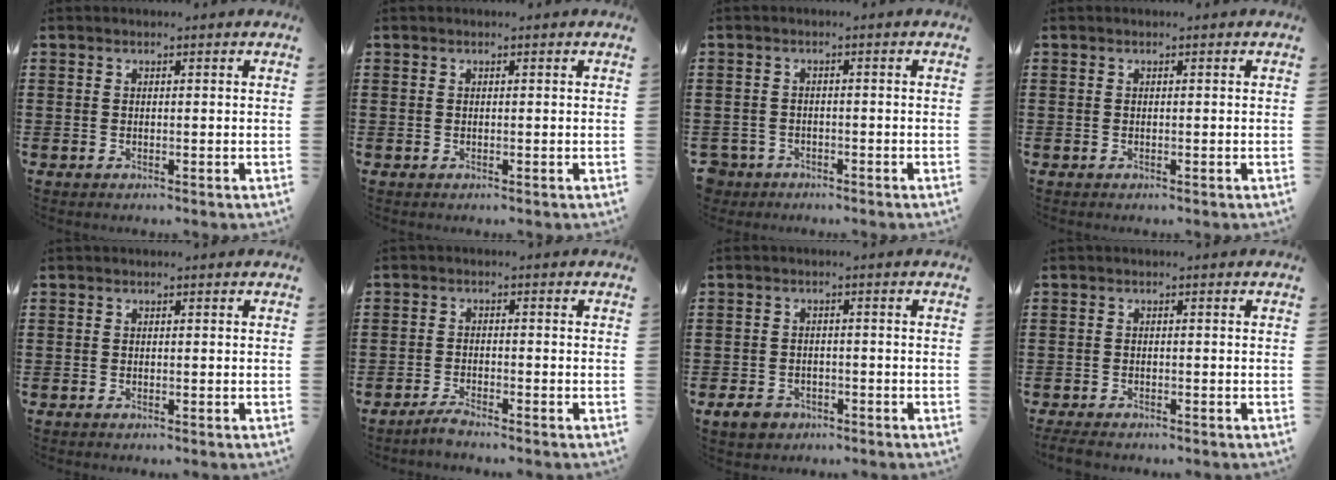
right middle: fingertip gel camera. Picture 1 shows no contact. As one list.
[{"total": 0.0}, {"total": 1.9, "force": [-1.7, 0.9, 0.0], "torque": [-0.015, -0.002, -0.041]}, {"total": 0.0}, {"total": 0.0}, {"total": 2.1, "force": [-2.0, 0.1, 0.7], "torque": [-0.023, 0.002, -0.042]}, {"total": 2.6, "force": [-2.0, 1.4, 0.9], "torque": [-0.021, 0.002, -0.040]}, {"total": 1.5, "force": [-1.4, 0.3, 0.5], "torque": [-0.019, -0.001, -0.031]}]